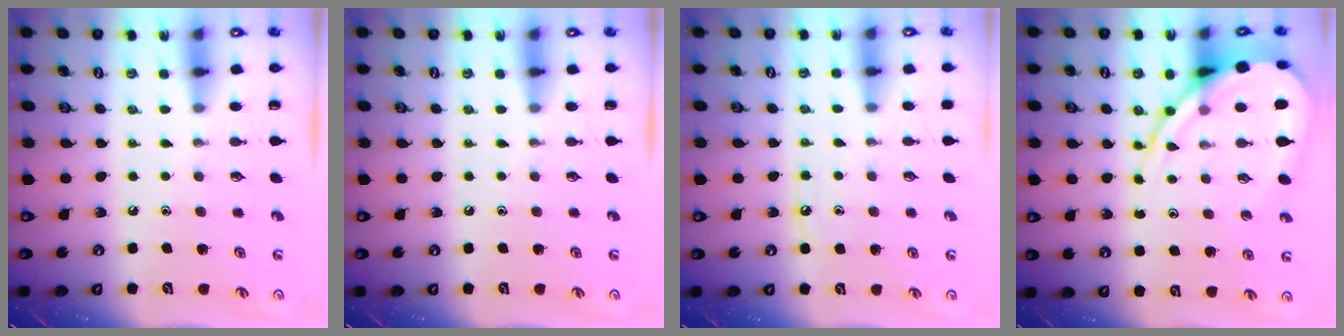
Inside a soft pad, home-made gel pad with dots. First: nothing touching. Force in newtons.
{"total": 0.0}
{"total": 3.9, "press": 3.9, "slide": 0.6}
{"total": 12.1, "press": 12.1, "slide": 0.9}